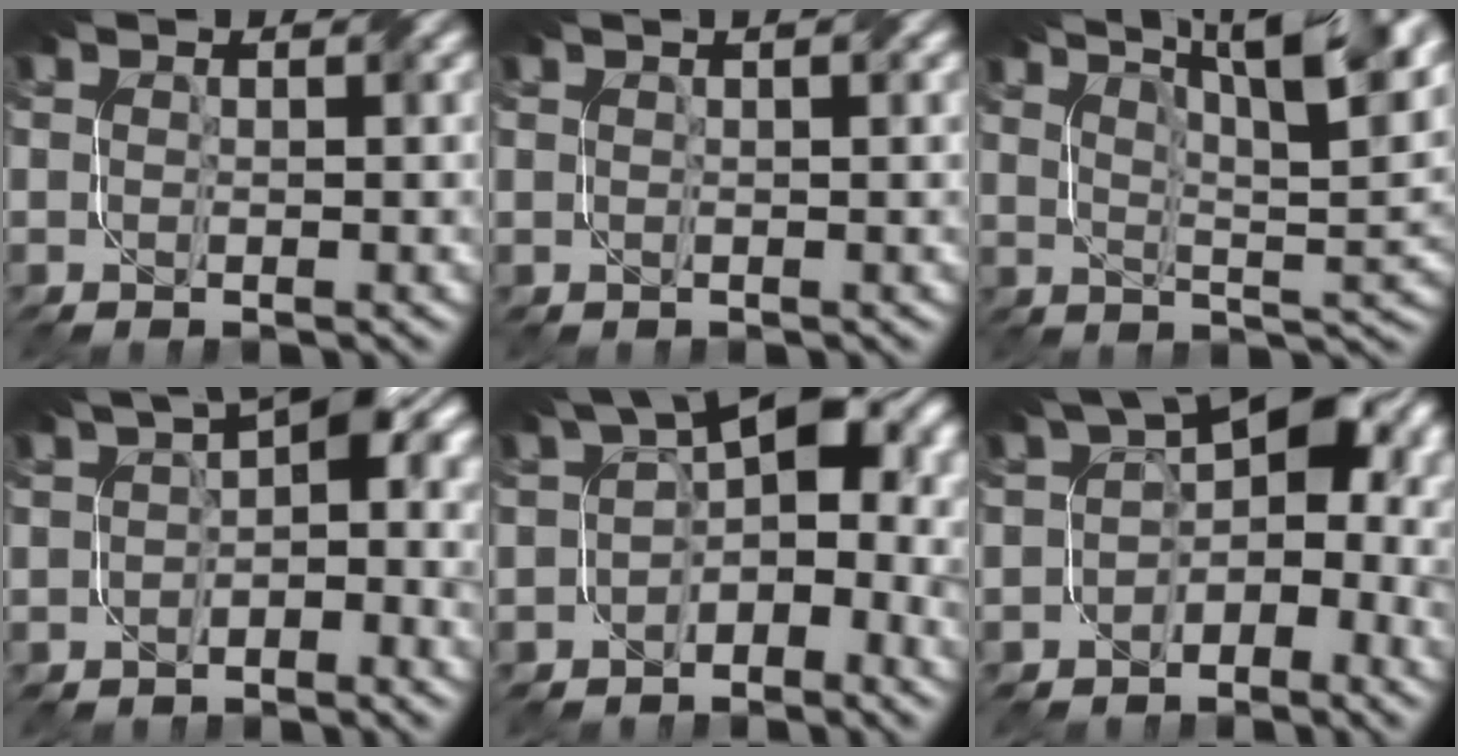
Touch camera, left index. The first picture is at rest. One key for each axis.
{"total": 0.8, "fx": 0.8, "fy": 0.0, "fz": 0.2, "tx": -0.002, "ty": 0.007, "tz": 0.006}
{"total": 13.4, "fx": 9.2, "fy": 3.8, "fz": 8.9, "tx": -0.107, "ty": 0.036, "tz": 0.107}
{"total": 4.5, "fx": 0.0, "fy": 2.4, "fz": 3.8, "tx": -0.044, "ty": 0.018, "tz": -0.015}
{"total": 7.7, "fx": -0.5, "fy": 4.9, "fz": 5.9, "tx": -0.077, "ty": 0.017, "tz": -0.024}
{"total": 6.7, "fx": -0.8, "fy": 4.5, "fz": 4.9, "tx": -0.059, "ty": 0.014, "tz": -0.027}